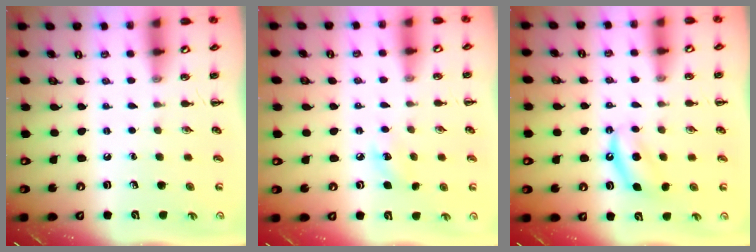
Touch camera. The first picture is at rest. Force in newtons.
{"total": 6.3, "press": 6.1, "slide": 1.6}
{"total": 5.6, "press": 5.4, "slide": 1.5}